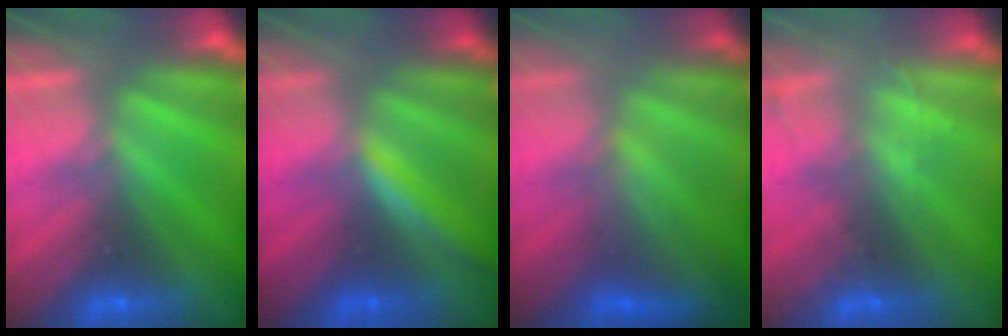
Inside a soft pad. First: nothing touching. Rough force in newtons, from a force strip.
{"total": 1.3}
{"total": 3.6}
{"total": 2.1}